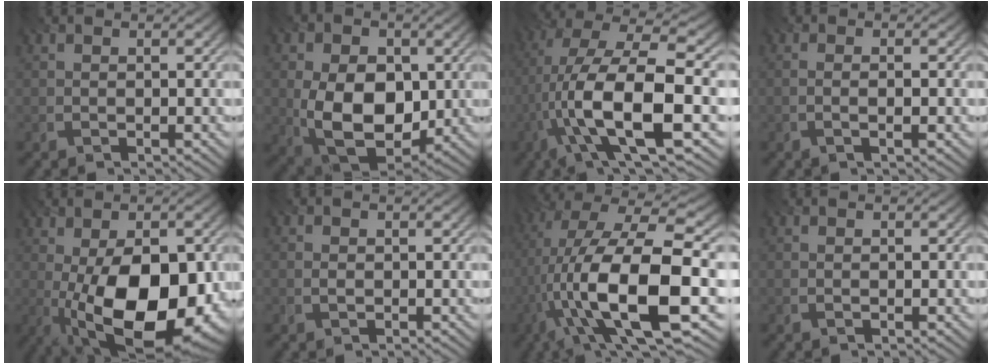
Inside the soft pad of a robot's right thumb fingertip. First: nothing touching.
{"total": 13.0, "force": [-1.7, 8.8, 9.5], "torque": [-0.181, -0.020, -0.031]}
{"total": 14.8, "force": [-4.7, 4.4, 13.3], "torque": [-0.267, -0.002, -0.088]}
{"total": 1.7, "force": [-1.3, -0.3, 1.1], "torque": [-0.011, -0.003, -0.033]}
{"total": 18.1, "force": [-4.8, 8.7, 15.2], "torque": [-0.237, -0.042, -0.060]}
{"total": 0.7, "force": [-0.3, 0.5, 0.3], "torque": [-0.003, -0.003, -0.009]}
{"total": 17.4, "force": [-4.7, 5.5, 15.9], "torque": [-0.311, 0.000, -0.073]}
{"total": 0.0}